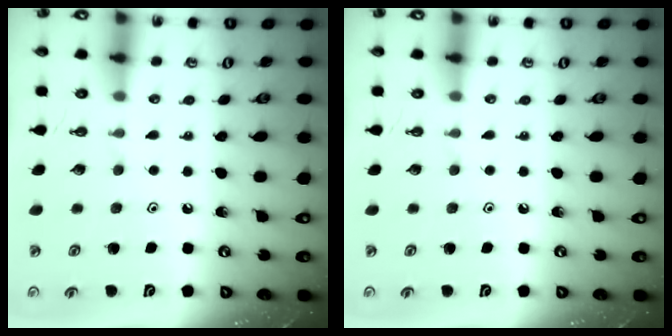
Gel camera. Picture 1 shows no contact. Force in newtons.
{"total": 0.0}